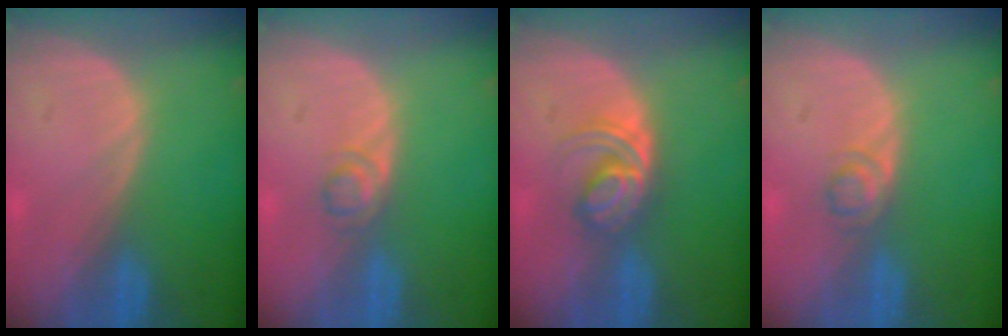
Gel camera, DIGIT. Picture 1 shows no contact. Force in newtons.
{"total": 2.2, "press": 2.2, "slide": 0.2}
{"total": 6.0, "press": 5.2, "slide": 2.8}
{"total": 2.2, "press": 2.2, "slide": 0.2}